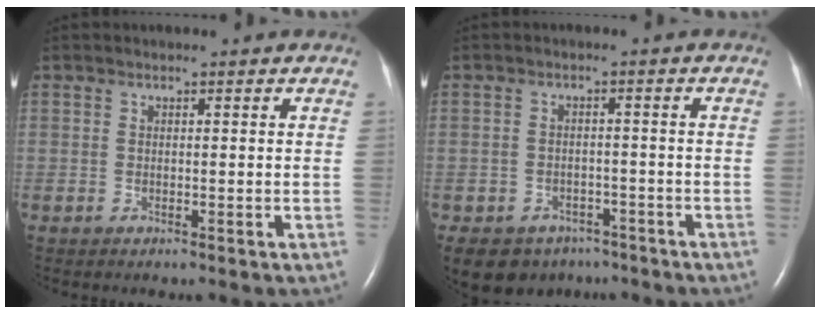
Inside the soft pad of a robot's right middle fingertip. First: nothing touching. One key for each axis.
{"total": 7.7, "fx": -5.4, "fy": 5.3, "fz": 1.3, "tx": -0.025, "ty": 0.006, "tz": -0.070}